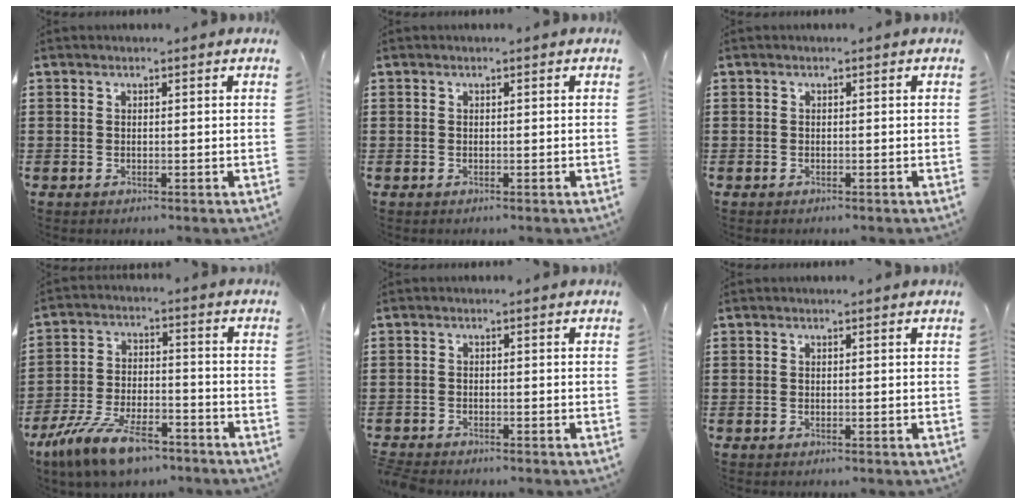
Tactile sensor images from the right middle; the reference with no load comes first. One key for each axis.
{"total": 0.0}
{"total": 0.5, "fx": -0.3, "fy": 0.4, "fz": 0.0, "tx": 0.001, "ty": 0.005, "tz": -0.008}
{"total": 10.6, "fx": -8.2, "fy": 2.8, "fz": 6.2, "tx": -0.135, "ty": 0.014, "tz": -0.159}
{"total": 1.5, "fx": -1.5, "fy": 0.1, "fz": 0.1, "tx": -0.015, "ty": -0.004, "tz": -0.032}
{"total": 0.0}